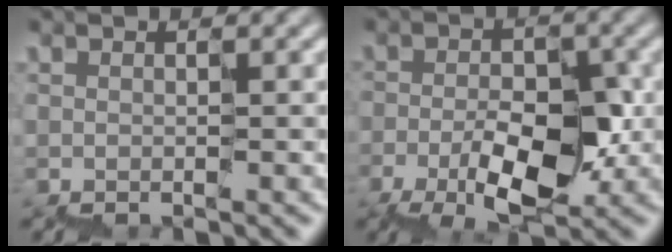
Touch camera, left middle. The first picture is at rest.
{"total": 5.5, "force": [-2.0, 2.9, 4.2], "torque": [-0.066, 0.003, -0.034]}